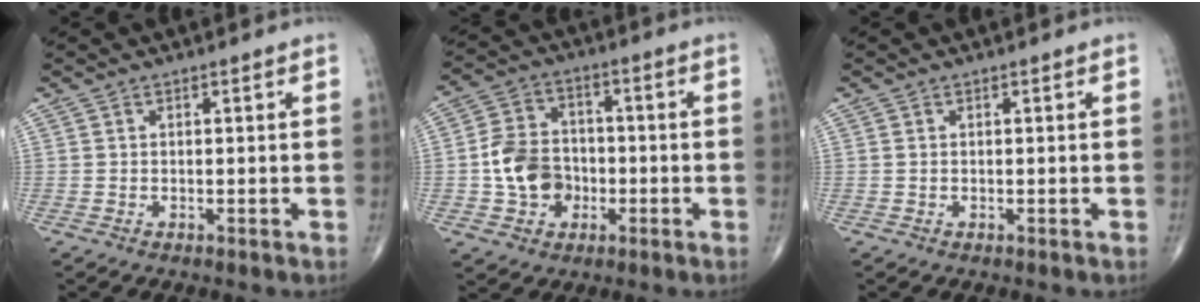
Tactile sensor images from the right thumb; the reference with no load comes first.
{"total": 10.3, "force": [-2.0, 8.3, 5.7], "torque": [-0.080, 0.025, -0.041]}
{"total": 0.0}